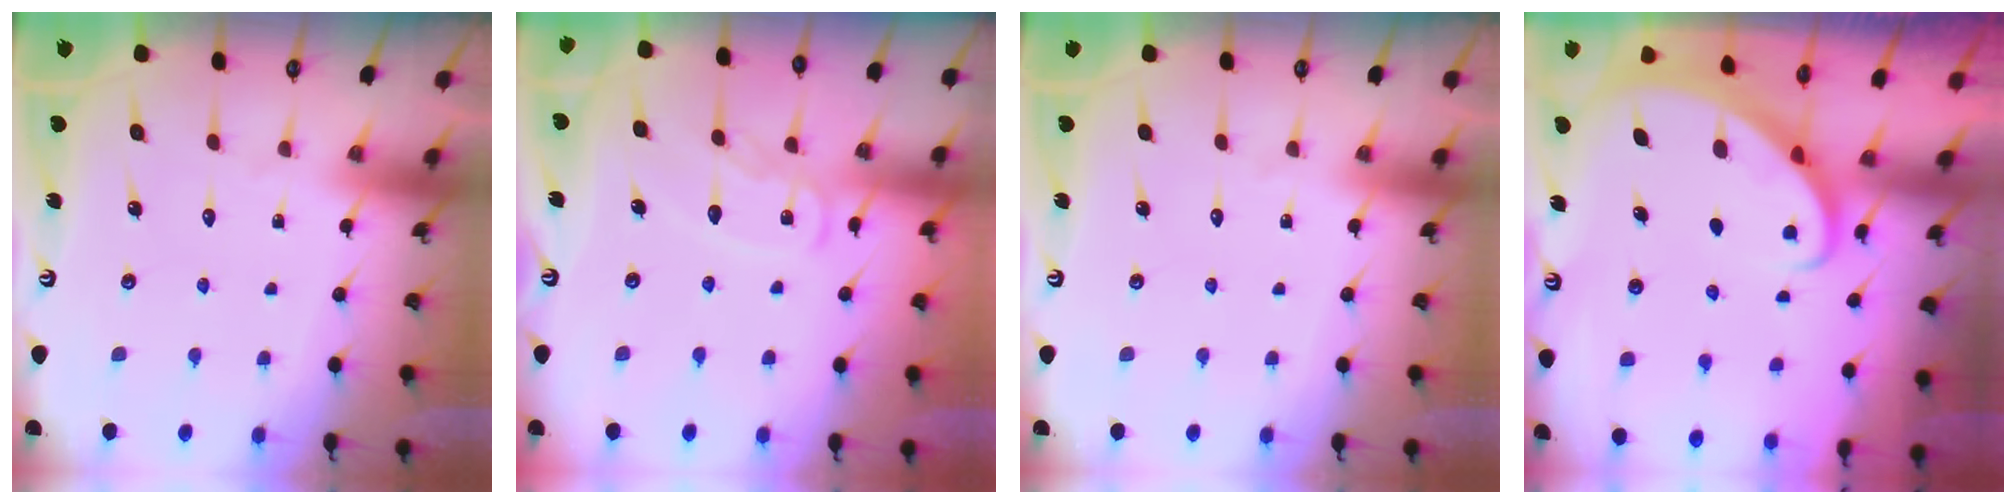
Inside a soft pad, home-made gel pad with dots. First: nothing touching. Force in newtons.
{"total": 8.5, "press": 8.5, "slide": 0.7}
{"total": 0.0}
{"total": 2.3, "press": 2.3, "slide": 0.3}